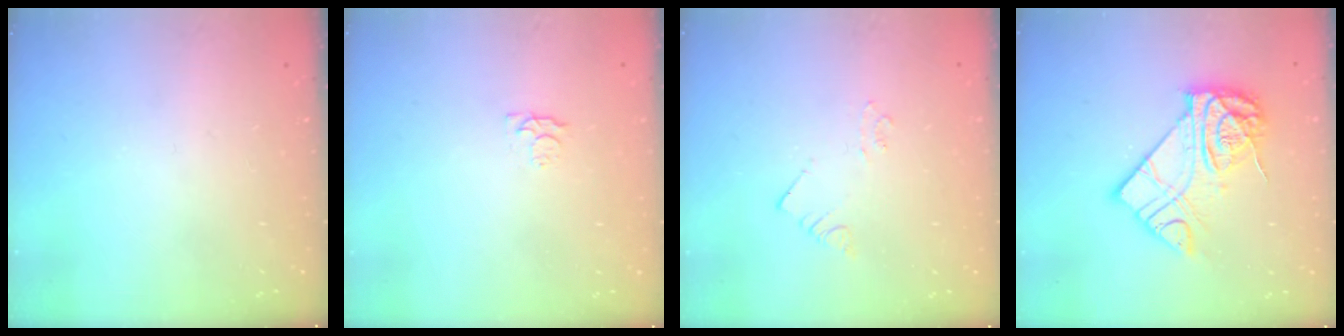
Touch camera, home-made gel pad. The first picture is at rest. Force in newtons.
{"total": 2.7, "press": 2.7, "slide": 0.5}
{"total": 2.3, "press": 2.3, "slide": 0.1}
{"total": 14.7, "press": 14.7, "slide": 1.3}